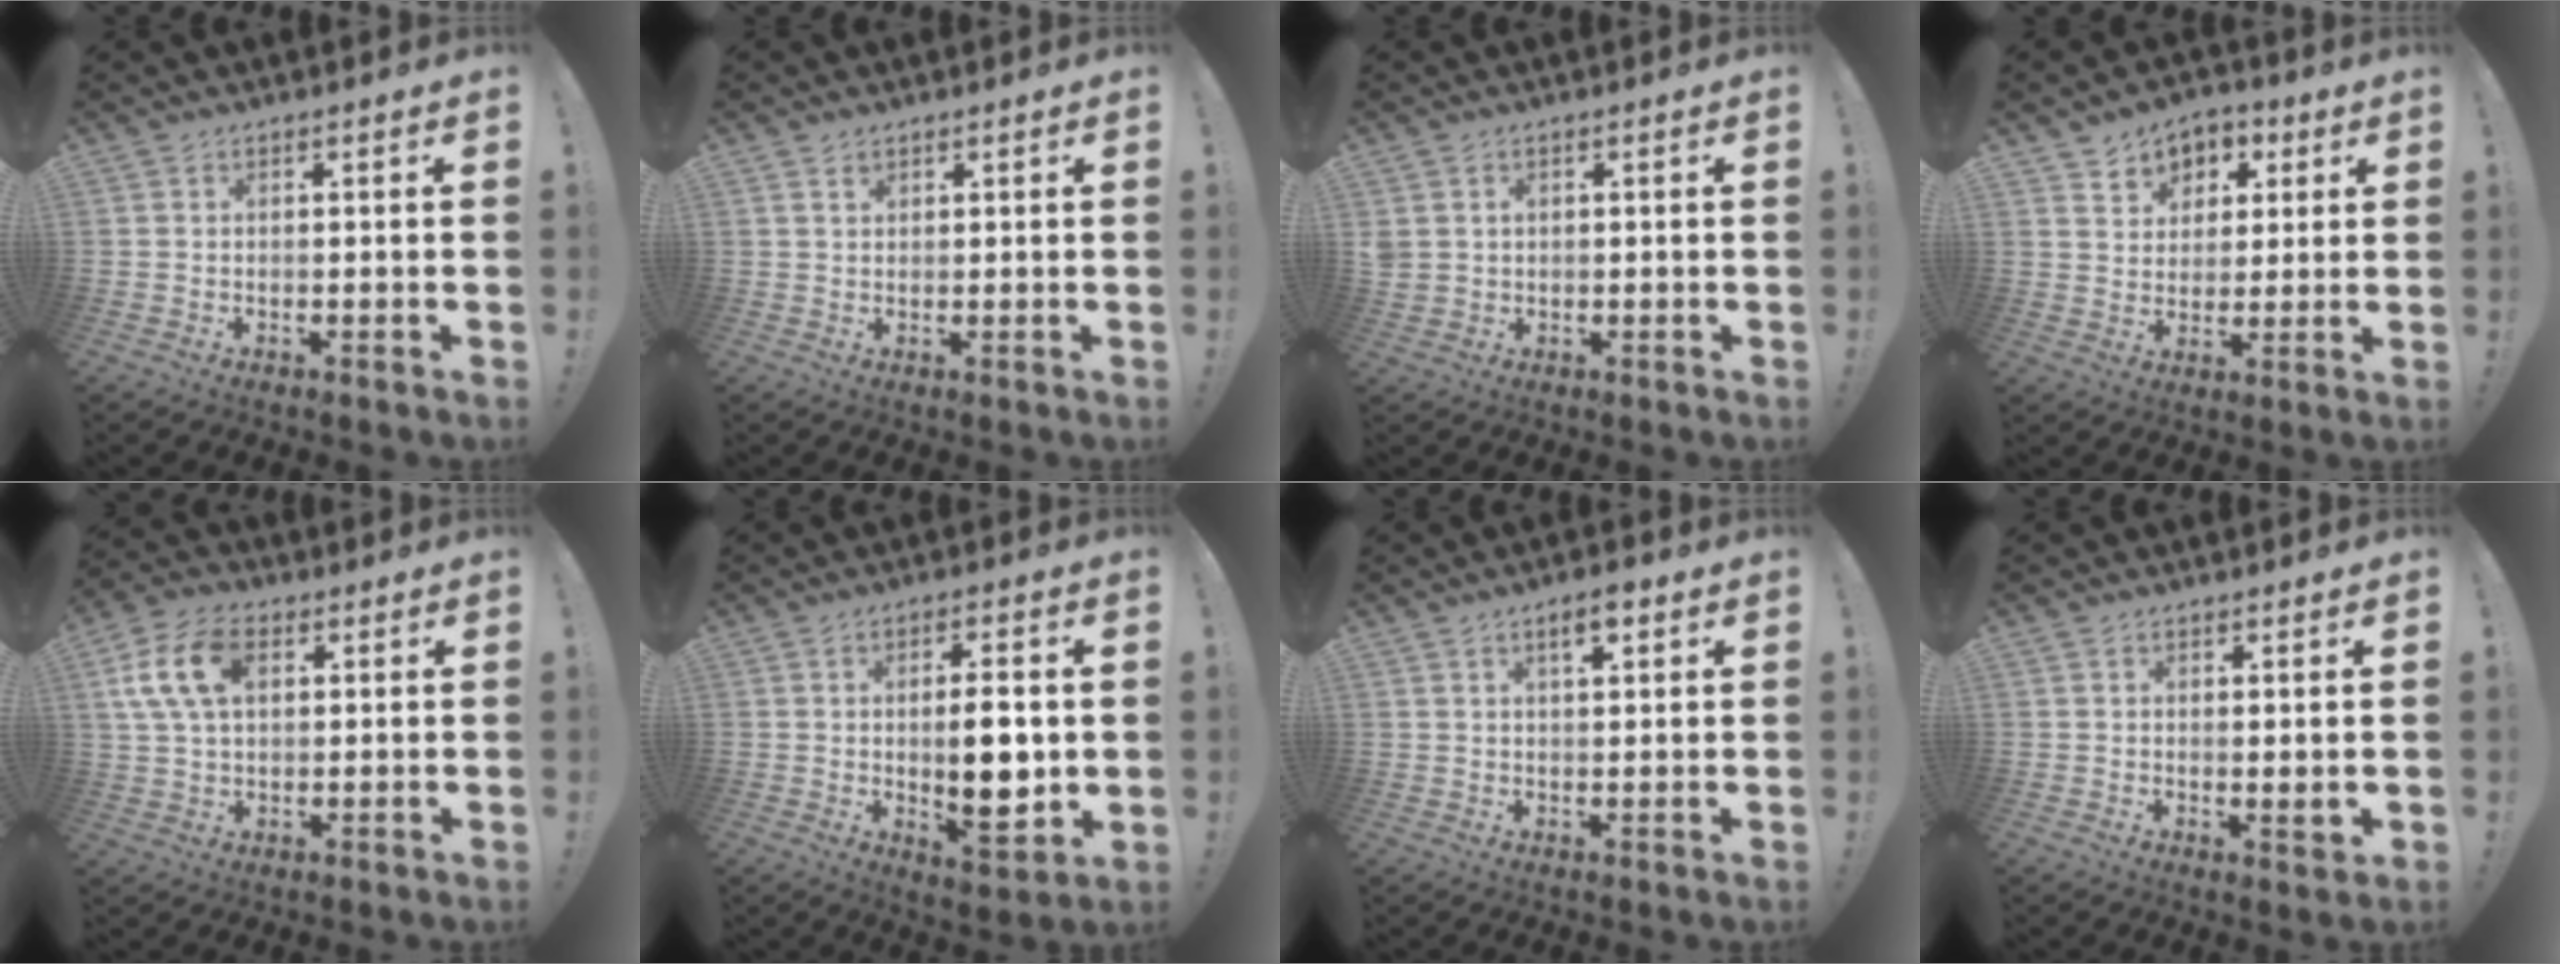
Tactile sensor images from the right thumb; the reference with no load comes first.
{"total": 1.4, "force": [1.0, 0.8, 0.5], "torque": [-0.006, -0.003, 0.018]}
{"total": 2.5, "force": [0.9, 2.2, 1.0], "torque": [-0.020, 0.001, 0.018]}
{"total": 6.3, "force": [2.0, 5.9, 1.1], "torque": [-0.014, -0.017, 0.041]}
{"total": 13.7, "force": [4.0, 8.7, 9.7], "torque": [-0.189, 0.007, 0.078]}
{"total": 11.7, "force": [0.2, 3.9, 11.0], "torque": [-0.167, -0.015, -0.004]}
{"total": 4.1, "force": [2.2, 1.4, 3.2], "torque": [-0.039, -0.007, 0.031]}
{"total": 2.1, "force": [1.1, 0.1, 1.8], "torque": [-0.012, -0.014, 0.015]}